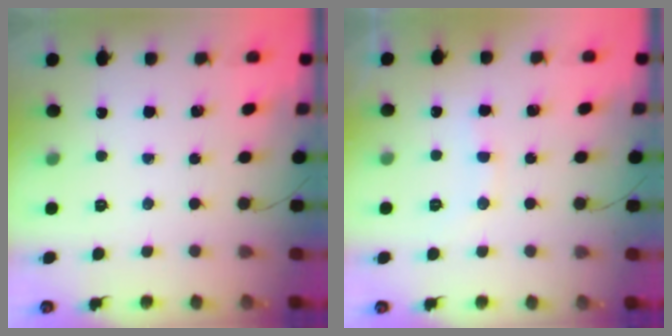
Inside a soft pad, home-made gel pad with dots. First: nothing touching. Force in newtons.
{"total": 7.3, "press": 7.2, "slide": 1.3}